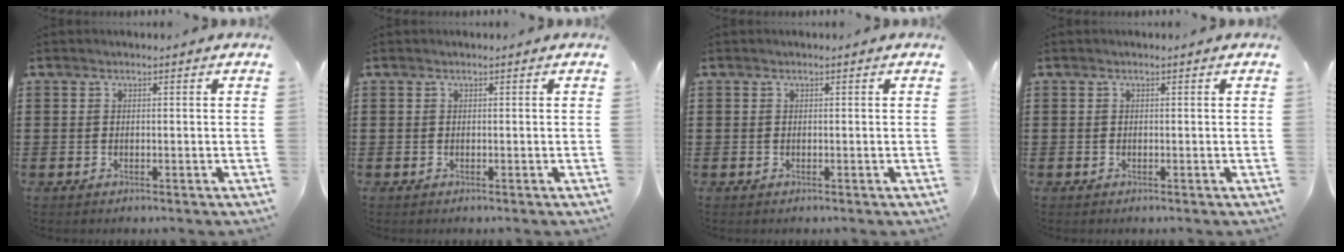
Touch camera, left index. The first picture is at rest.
{"total": 0.0}
{"total": 0.0}
{"total": 0.0}